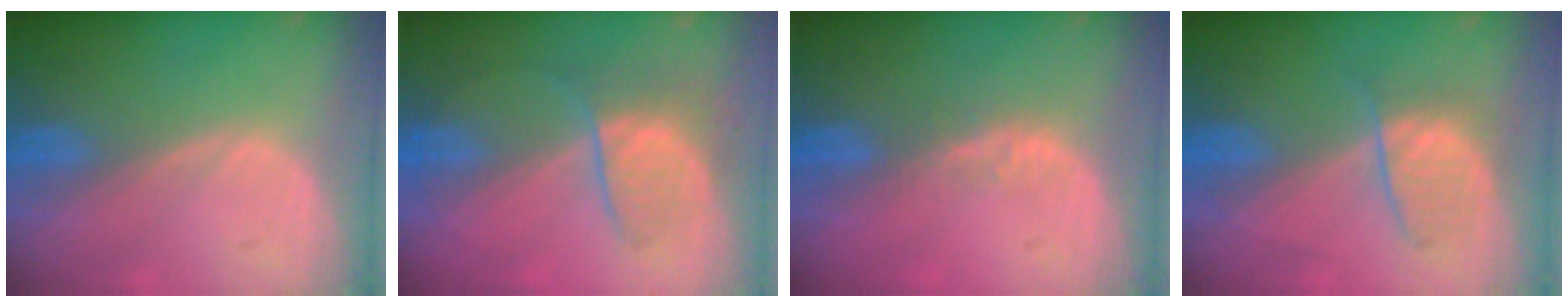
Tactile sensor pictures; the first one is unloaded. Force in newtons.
{"total": 6.6, "press": 6.2, "slide": 2.3}
{"total": 2.4, "press": 1.8, "slide": 1.5}
{"total": 4.4, "press": 4.4, "slide": 0.6}